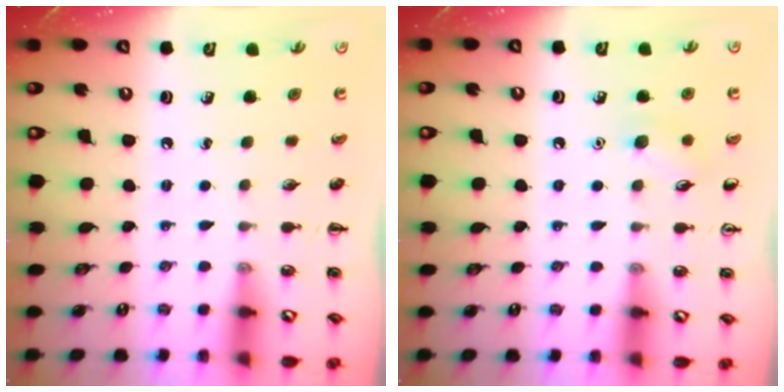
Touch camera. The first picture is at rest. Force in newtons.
{"total": 5.9, "press": 5.6, "slide": 1.9}